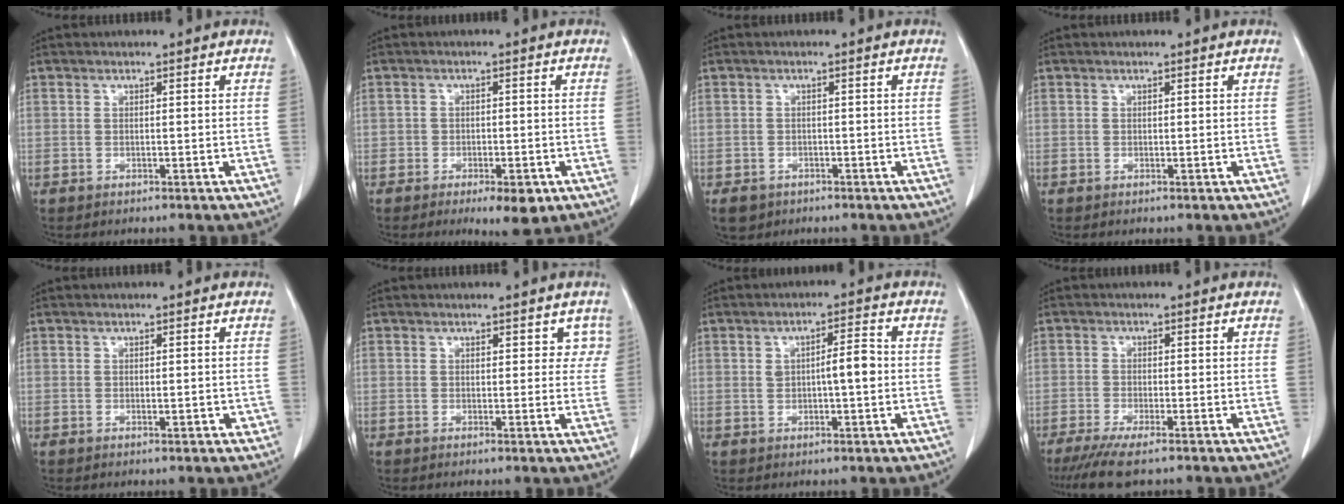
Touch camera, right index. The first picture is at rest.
{"total": 5.0, "force": [-2.6, 2.2, 3.7], "torque": [-0.044, -0.002, -0.030]}
{"total": 3.6, "force": [-2.3, 2.7, 0.8], "torque": [-0.014, 0.000, -0.033]}
{"total": 0.0}
{"total": 1.3, "force": [-0.3, 0.5, 1.1], "torque": [-0.014, -0.001, -0.002]}
{"total": 3.0, "force": [1.6, 2.0, 1.6], "torque": [0.005, 0.003, 0.013]}
{"total": 4.4, "force": [0.0, 0.9, 4.3], "torque": [-0.071, 0.008, 0.001]}
{"total": 5.6, "force": [-4.2, 0.3, 3.6], "torque": [-0.060, -0.013, -0.071]}